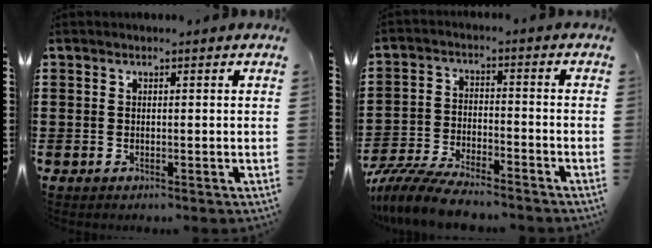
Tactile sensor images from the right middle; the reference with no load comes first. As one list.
[{"total": 7.8, "force": [-7.4, 0.8, 2.4], "torque": [-0.064, 0.001, -0.146]}]